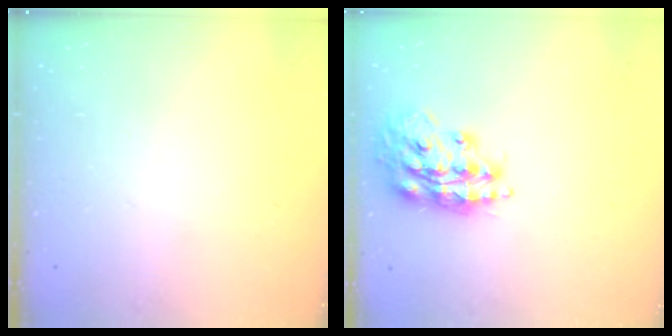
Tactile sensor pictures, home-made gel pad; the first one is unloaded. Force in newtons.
{"total": 16.2, "press": 16.2, "slide": 1.4}